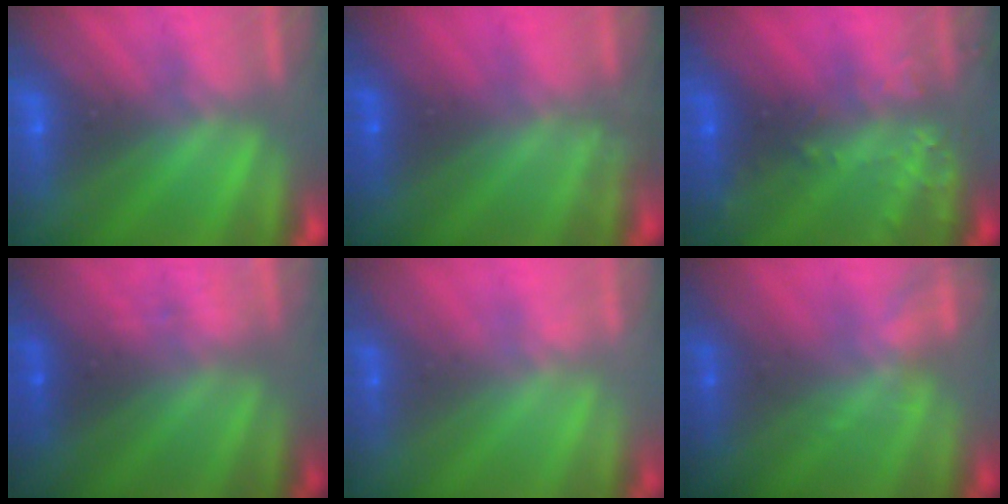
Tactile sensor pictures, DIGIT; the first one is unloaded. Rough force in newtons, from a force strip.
{"total": 1.2}
{"total": 2.9}
{"total": 1.6}
{"total": 2.3}
{"total": 1.8}